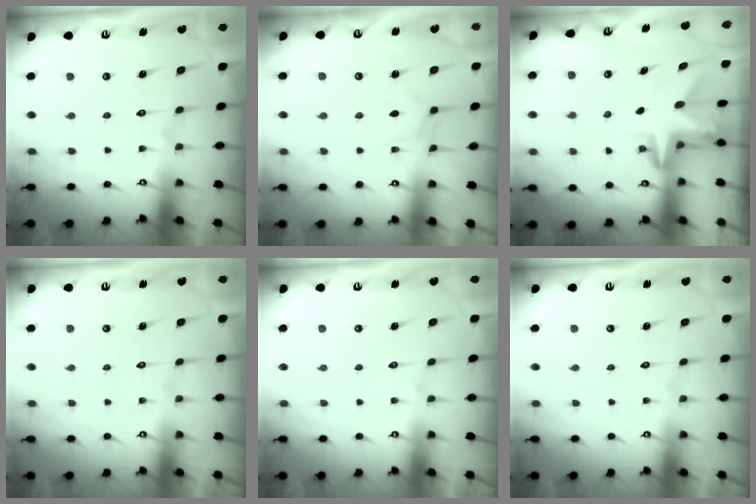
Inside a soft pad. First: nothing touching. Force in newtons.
{"total": 4.0, "press": 3.9, "slide": 0.6}
{"total": 3.0, "press": 3.0, "slide": 0.2}
{"total": 0.0}
{"total": 0.0}
{"total": 0.0}